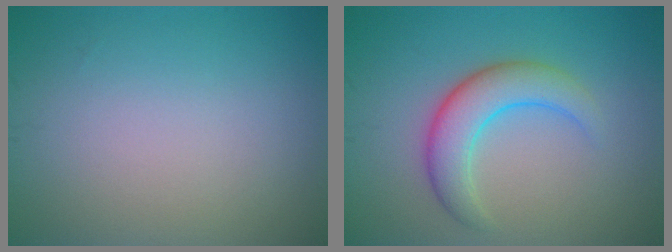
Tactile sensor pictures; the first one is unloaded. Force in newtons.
{"total": 4.5, "press": 4.5, "slide": 0.1}